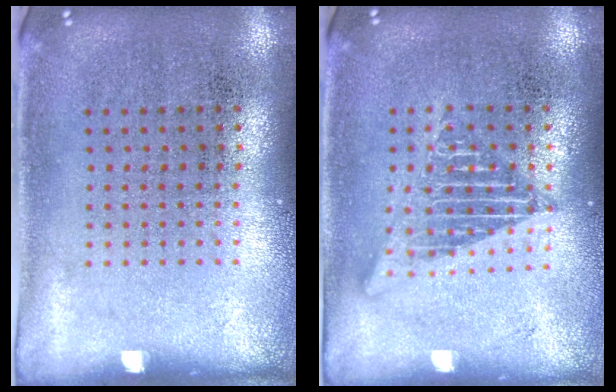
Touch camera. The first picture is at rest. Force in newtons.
{"total": 1.7, "press": 1.7, "slide": 0.2}